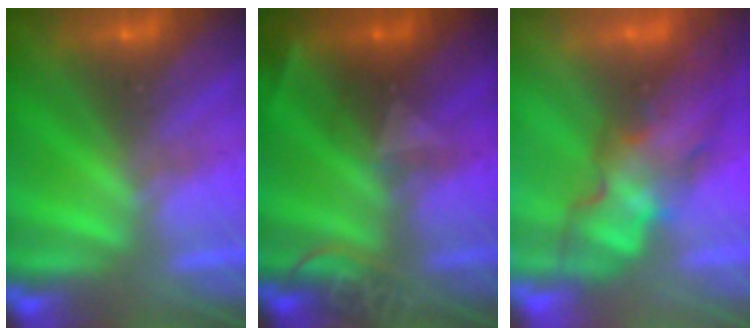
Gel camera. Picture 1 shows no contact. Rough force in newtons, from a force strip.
{"total": 2.2}
{"total": 3.6}